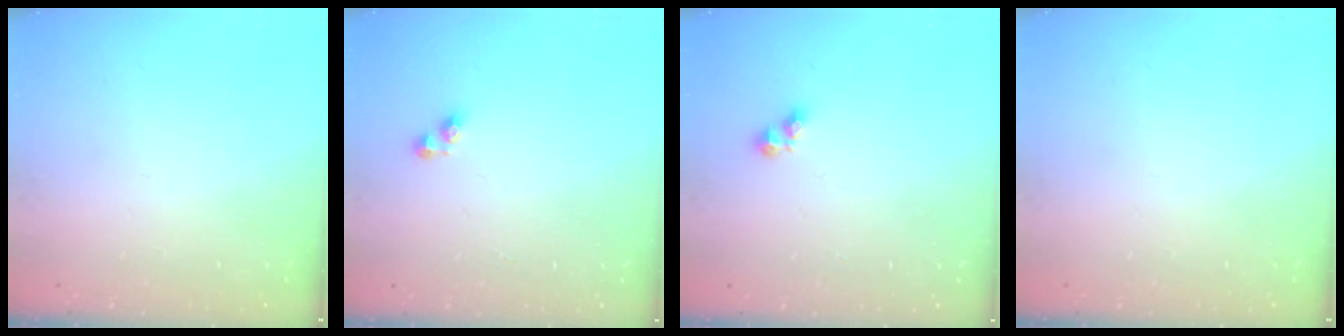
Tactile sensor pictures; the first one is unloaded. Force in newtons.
{"total": 3.4, "press": 3.4, "slide": 0.4}
{"total": 3.5, "press": 3.4, "slide": 0.6}
{"total": 0.0}